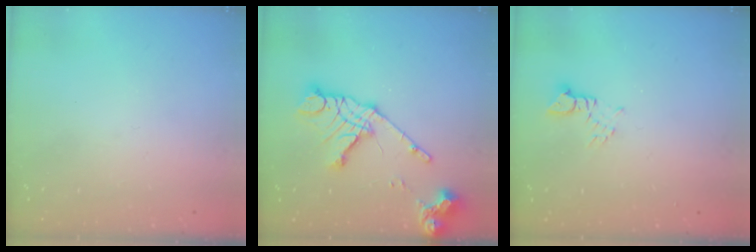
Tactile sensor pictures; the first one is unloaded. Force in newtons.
{"total": 15.1, "press": 15.1, "slide": 1.6}
{"total": 2.2, "press": 2.2, "slide": 0.1}